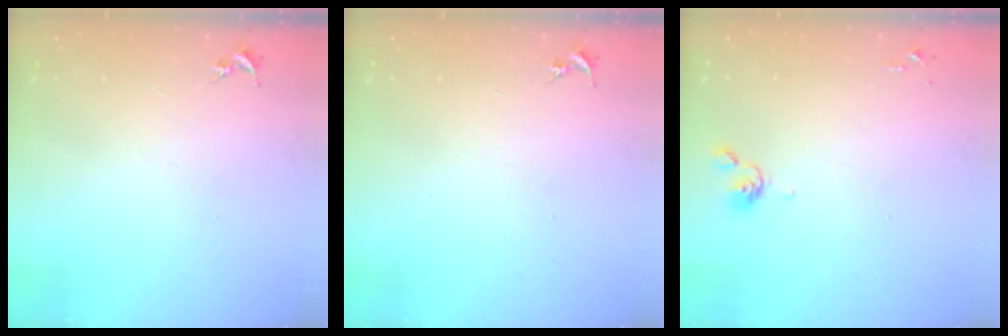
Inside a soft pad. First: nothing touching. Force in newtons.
{"total": 0.0}
{"total": 4.9, "press": 4.8, "slide": 0.9}